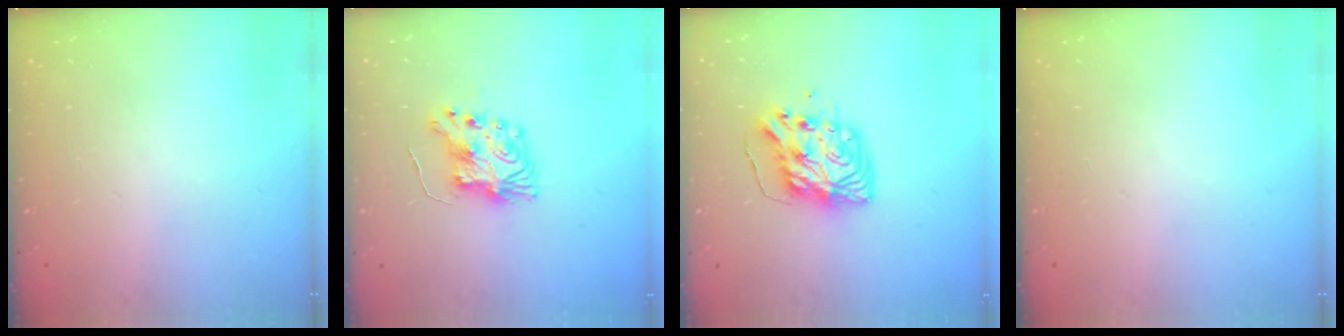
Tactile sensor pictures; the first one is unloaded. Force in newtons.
{"total": 9.1, "press": 9.1, "slide": 0.3}
{"total": 11.0, "press": 10.9, "slide": 1.6}
{"total": 0.0}